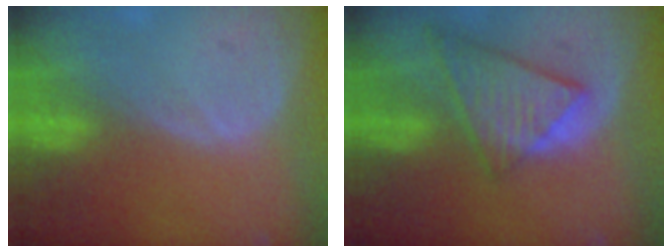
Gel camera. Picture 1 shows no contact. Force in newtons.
{"total": 9.0, "press": 7.8, "slide": 4.4}